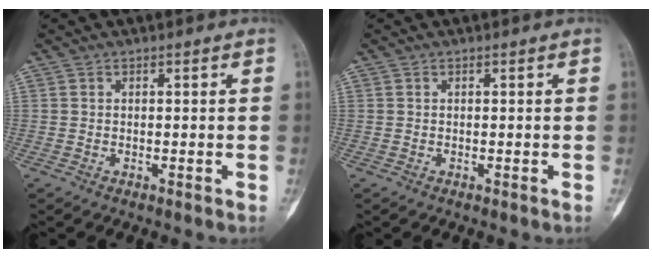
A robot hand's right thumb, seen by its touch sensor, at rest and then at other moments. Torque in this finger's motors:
{"motor_torque": [0.08, -0.30, 0.17, -0.21, -0.04]}